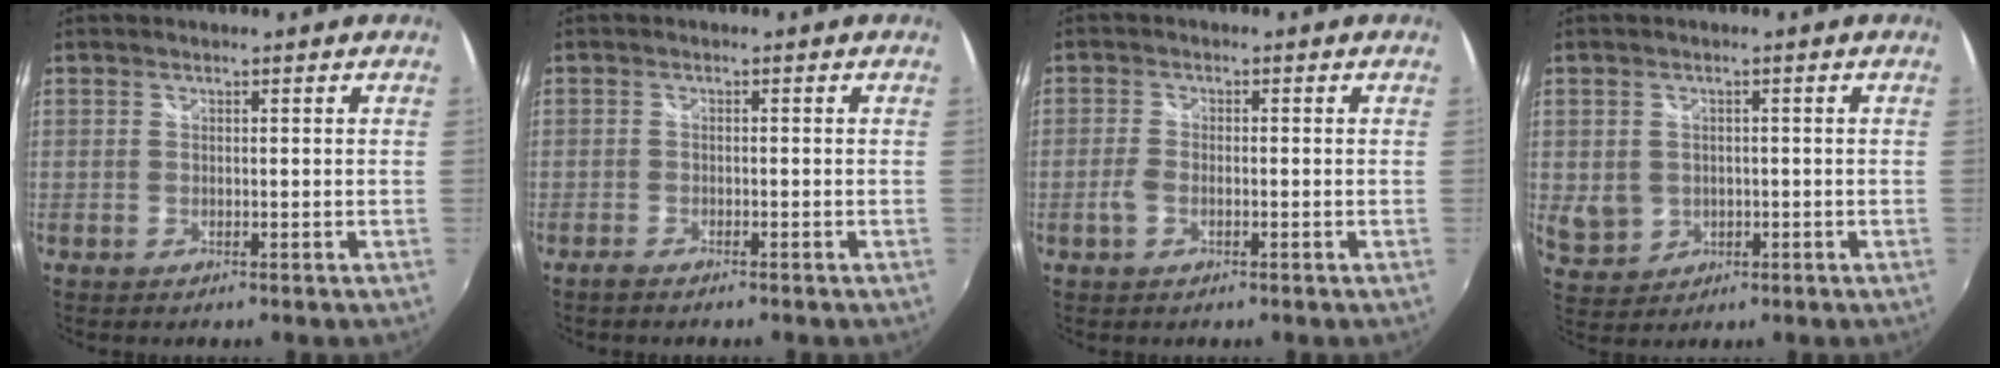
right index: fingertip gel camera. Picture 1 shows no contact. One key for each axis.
{"total": 1.9, "fx": -1.7, "fy": 0.5, "fz": 0.8, "tx": -0.023, "ty": -0.005, "tz": -0.034}
{"total": 2.7, "fx": -1.2, "fy": 1.4, "fz": 2.0, "tx": -0.052, "ty": 0.002, "tz": -0.024}
{"total": 5.9, "fx": -0.6, "fy": 5.3, "fz": 2.6, "tx": -0.060, "ty": -0.001, "tz": 0.004}